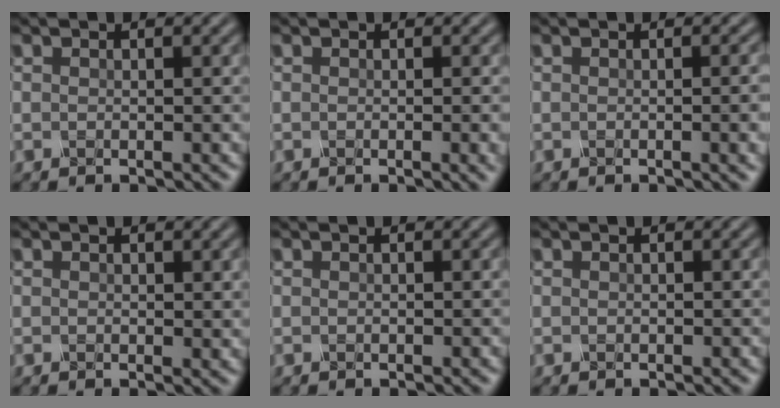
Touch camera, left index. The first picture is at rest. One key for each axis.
{"total": 1.8, "fx": -0.2, "fy": 0.6, "fz": 1.7, "tx": -0.014, "ty": -0.004, "tz": -0.002}
{"total": 3.6, "fx": -0.3, "fy": 1.5, "fz": 3.3, "tx": -0.020, "ty": 0.001, "tz": -0.003}
{"total": 0.5, "fx": 0.3, "fy": 0.4, "fz": 0.3, "tx": 0.000, "ty": -0.005, "tz": 0.004}
{"total": 0.0}
{"total": 0.0}